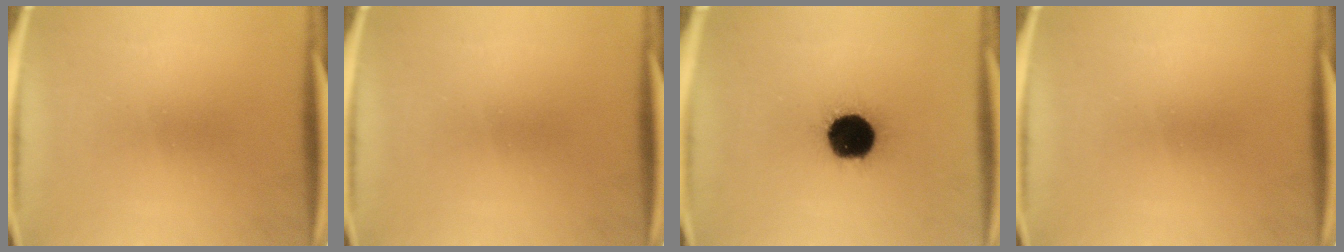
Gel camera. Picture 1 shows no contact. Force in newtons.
{"total": 0.0}
{"total": 18.7}
{"total": 0.0}